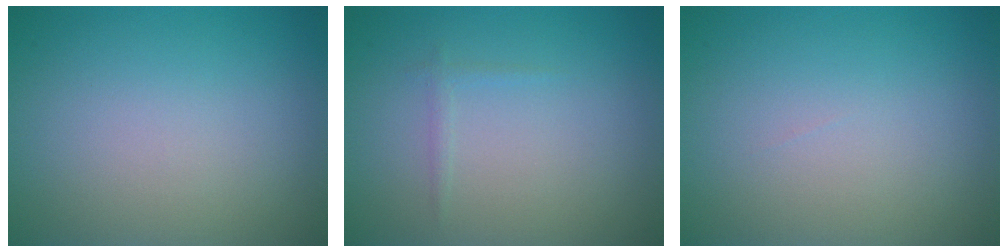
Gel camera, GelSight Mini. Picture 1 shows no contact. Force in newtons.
{"total": 0.6, "press": 0.6, "slide": 0.0}
{"total": 0.0}